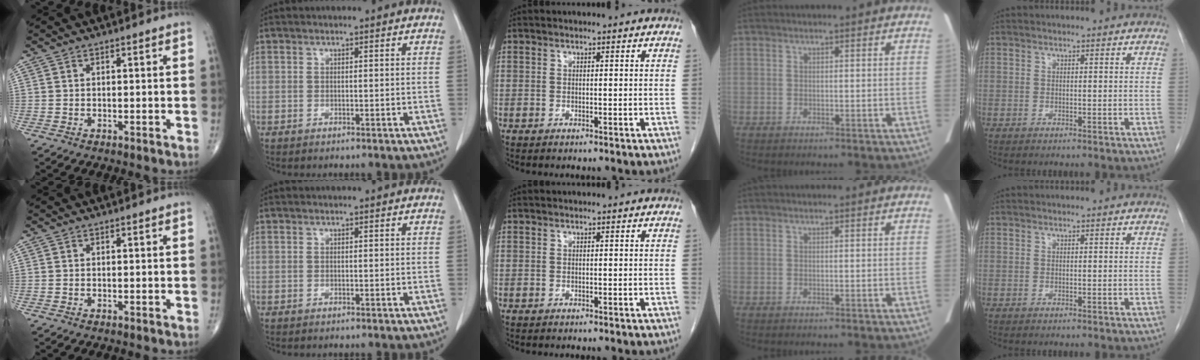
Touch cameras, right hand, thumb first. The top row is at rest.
{}